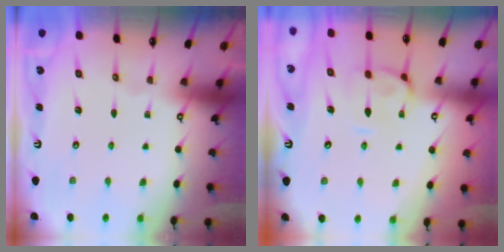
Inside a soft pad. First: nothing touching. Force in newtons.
{"total": 4.3, "press": 4.1, "slide": 1.3}